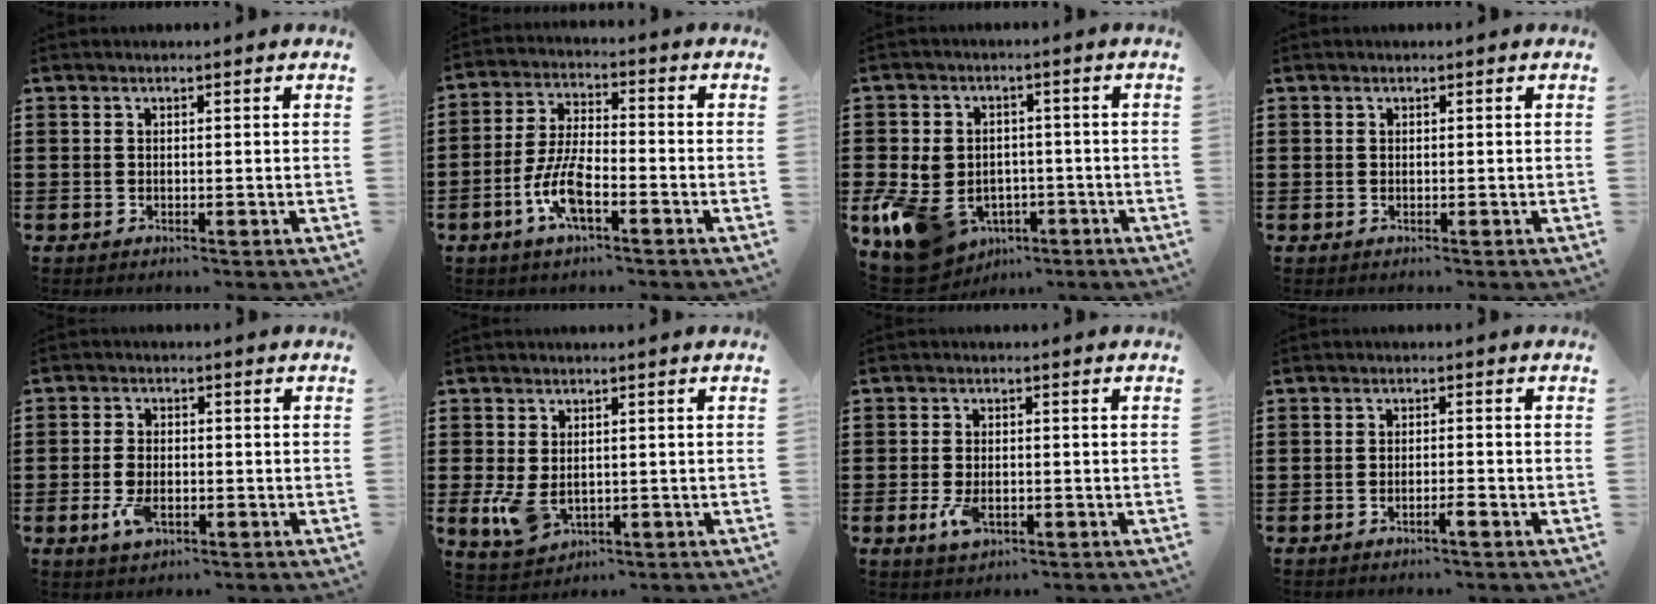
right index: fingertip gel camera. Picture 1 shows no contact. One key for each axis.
{"total": 7.9, "fx": -3.4, "fy": 2.8, "fz": 6.6, "tx": -0.148, "ty": -0.006, "tz": -0.067}
{"total": 9.3, "fx": -3.7, "fy": 7.3, "fz": 4.4, "tx": -0.134, "ty": 0.010, "tz": -0.068}
{"total": 0.5, "fx": 0.0, "fy": 0.5, "fz": -0.1, "tx": 0.001, "ty": 0.006, "tz": -0.001}
{"total": 4.1, "fx": -1.3, "fy": 2.4, "fz": 3.0, "tx": -0.084, "ty": -0.008, "tz": -0.028}
{"total": 4.5, "fx": -0.6, "fy": 3.0, "fz": 3.3, "tx": -0.089, "ty": -0.006, "tz": -0.016}
{"total": 3.5, "fx": -1.1, "fy": 1.9, "fz": 2.8, "tx": -0.078, "ty": -0.011, "tz": -0.026}
{"total": 1.9, "fx": -1.2, "fy": 0.2, "fz": 1.4, "tx": -0.025, "ty": -0.002, "tz": -0.022}